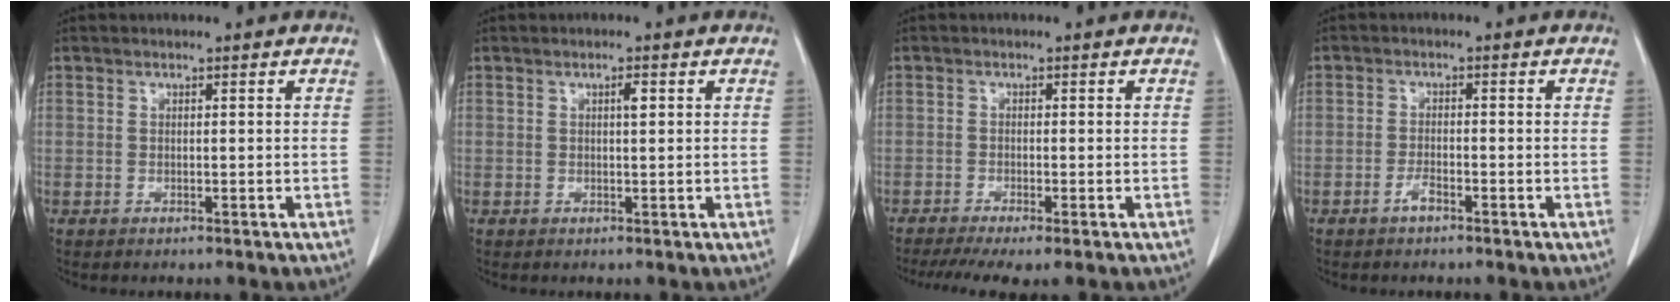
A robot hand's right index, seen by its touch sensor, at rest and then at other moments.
{"total": 1.2, "force": [0.4, 0.2, 1.1], "torque": [-0.020, 0.002, 0.006]}
{"total": 6.4, "force": [-4.6, 0.7, 4.3], "torque": [-0.070, -0.012, -0.076]}
{"total": 1.8, "force": [-1.2, 0.4, 1.3], "torque": [-0.024, 0.001, -0.020]}